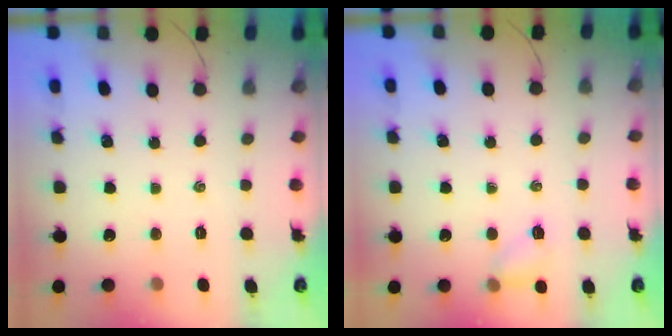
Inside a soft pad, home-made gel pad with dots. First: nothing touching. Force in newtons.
{"total": 5.1, "press": 4.9, "slide": 1.1}